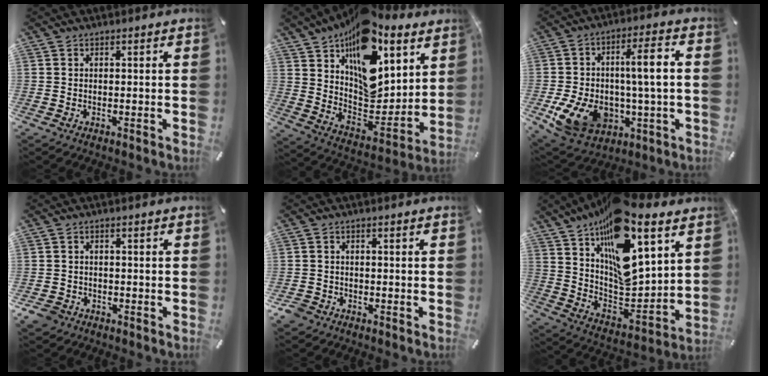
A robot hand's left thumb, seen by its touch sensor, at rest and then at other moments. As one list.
[{"total": 19.5, "force": [10.6, 11.6, 11.6], "torque": [-0.165, -0.087, 0.188]}, {"total": 17.0, "force": [-1.0, 10.6, 13.2], "torque": [-0.228, 0.001, -0.010]}, {"total": 3.5, "force": [-2.1, 2.6, 1.0], "torque": [-0.029, 0.006, -0.044]}, {"total": 2.8, "force": [-1.7, 2.0, 0.7], "torque": [-0.017, 0.007, -0.037]}, {"total": 22.3, "force": [13.3, 10.5, 14.5], "torque": [-0.223, -0.089, 0.236]}]